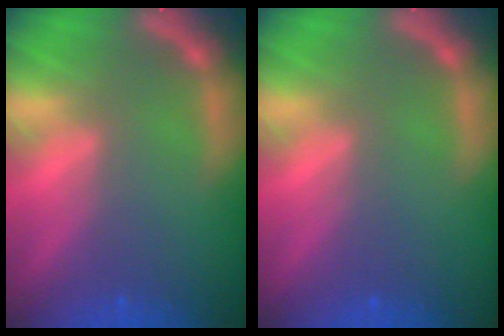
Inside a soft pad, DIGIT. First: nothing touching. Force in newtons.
{"total": 0.0}